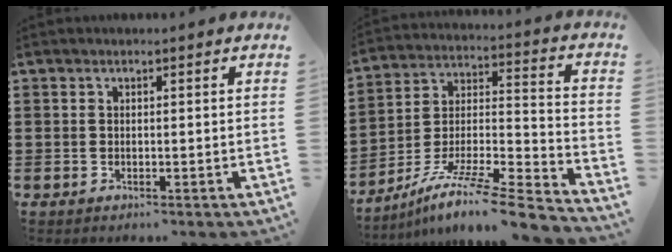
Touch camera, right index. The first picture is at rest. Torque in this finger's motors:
{"motor_torque": [0.52, 0.47, -0.31, 0.02]}